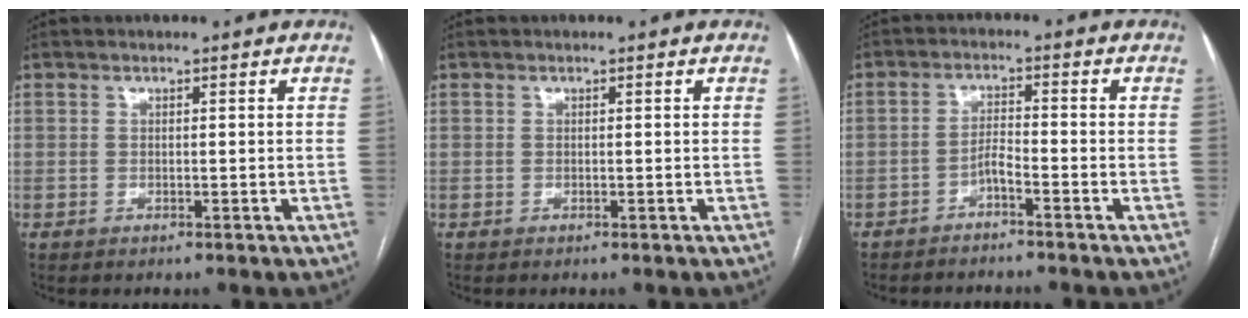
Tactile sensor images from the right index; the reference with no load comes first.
{"total": 0.0}
{"total": 3.2, "force": [-2.5, -0.1, 2.0], "torque": [-0.032, 0.002, -0.046]}